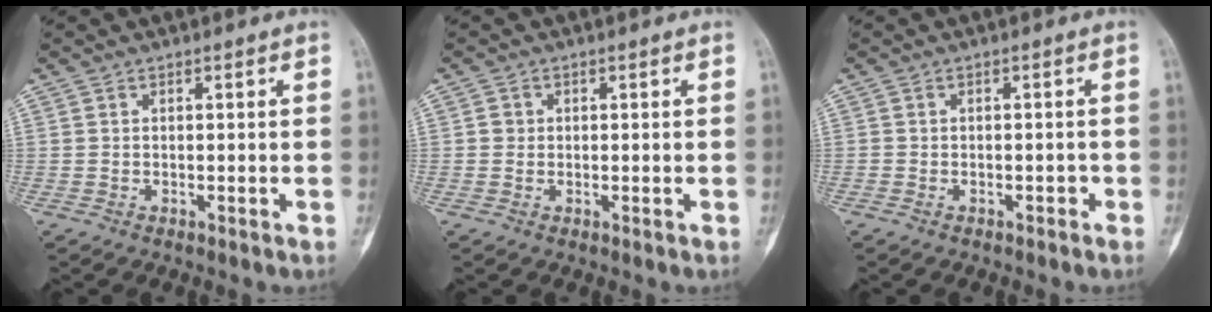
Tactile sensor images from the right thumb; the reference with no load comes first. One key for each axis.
{"total": 1.2, "fx": 0.1, "fy": 1.2, "fz": 0.3, "tx": 0.001, "ty": 0.003, "tz": 0.000}
{"total": 1.0, "fx": -0.7, "fy": 0.6, "fz": 0.4, "tx": -0.004, "ty": 0.005, "tz": -0.011}